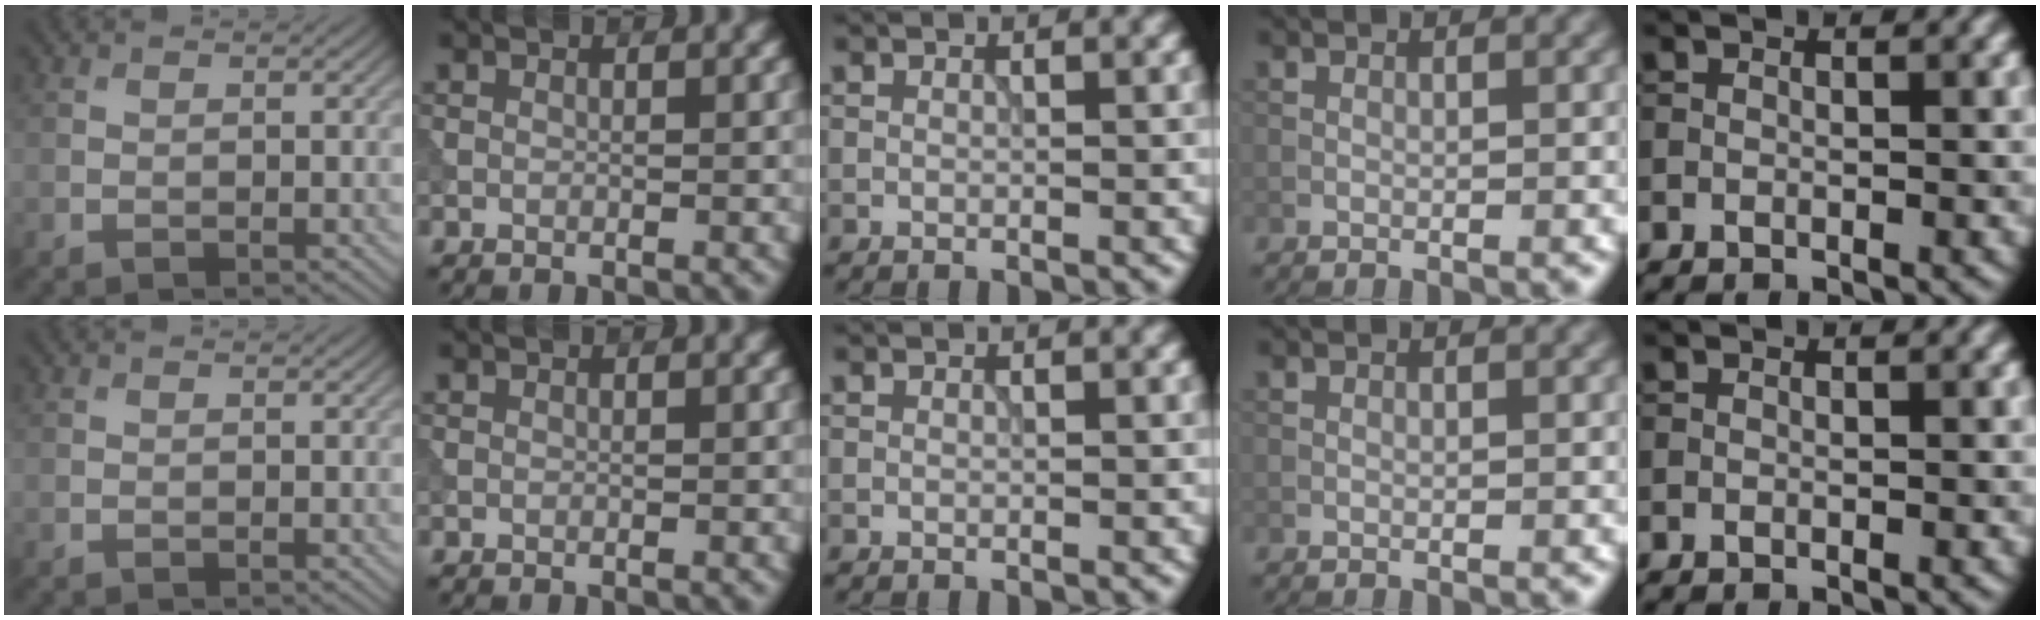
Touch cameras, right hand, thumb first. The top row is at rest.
{}